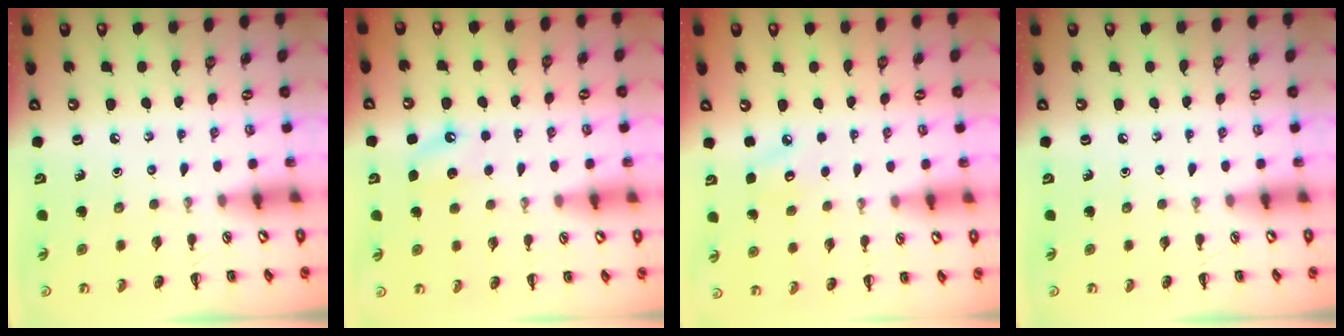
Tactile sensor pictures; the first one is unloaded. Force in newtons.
{"total": 6.9, "press": 6.7, "slide": 1.8}
{"total": 3.9, "press": 3.7, "slide": 1.0}
{"total": 0.0}